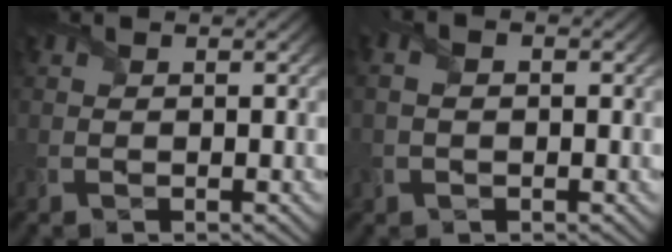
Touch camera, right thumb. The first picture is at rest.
{"total": 2.5, "force": [0.2, 1.5, 2.0], "torque": [-0.042, 0.004, 0.007]}